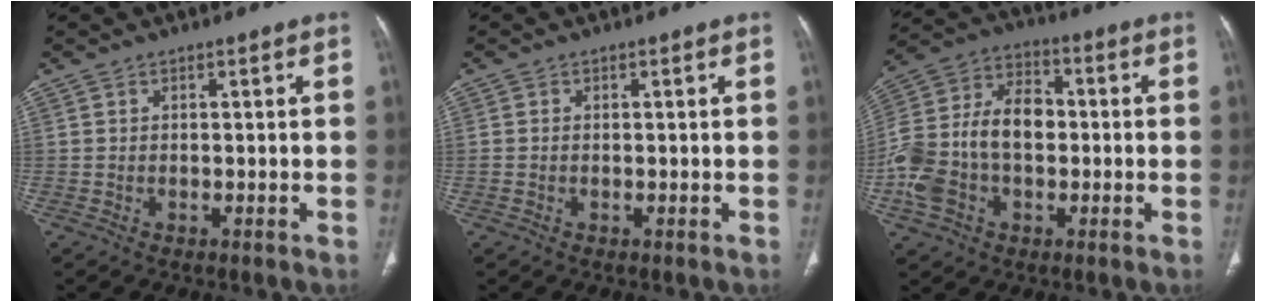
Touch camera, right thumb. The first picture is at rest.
{"total": 0.7, "force": [-0.1, 0.6, 0.5], "torque": [-0.016, 0.004, 0.002]}
{"total": 17.3, "force": [-1.9, 11.6, 12.6], "torque": [-0.249, 0.039, -0.036]}